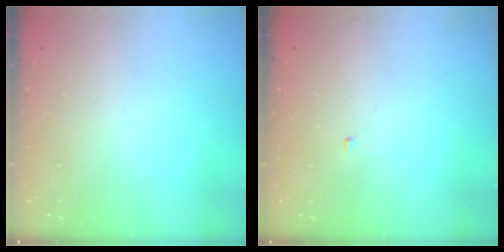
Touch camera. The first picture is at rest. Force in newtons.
{"total": 1.4, "press": 1.3, "slide": 0.1}